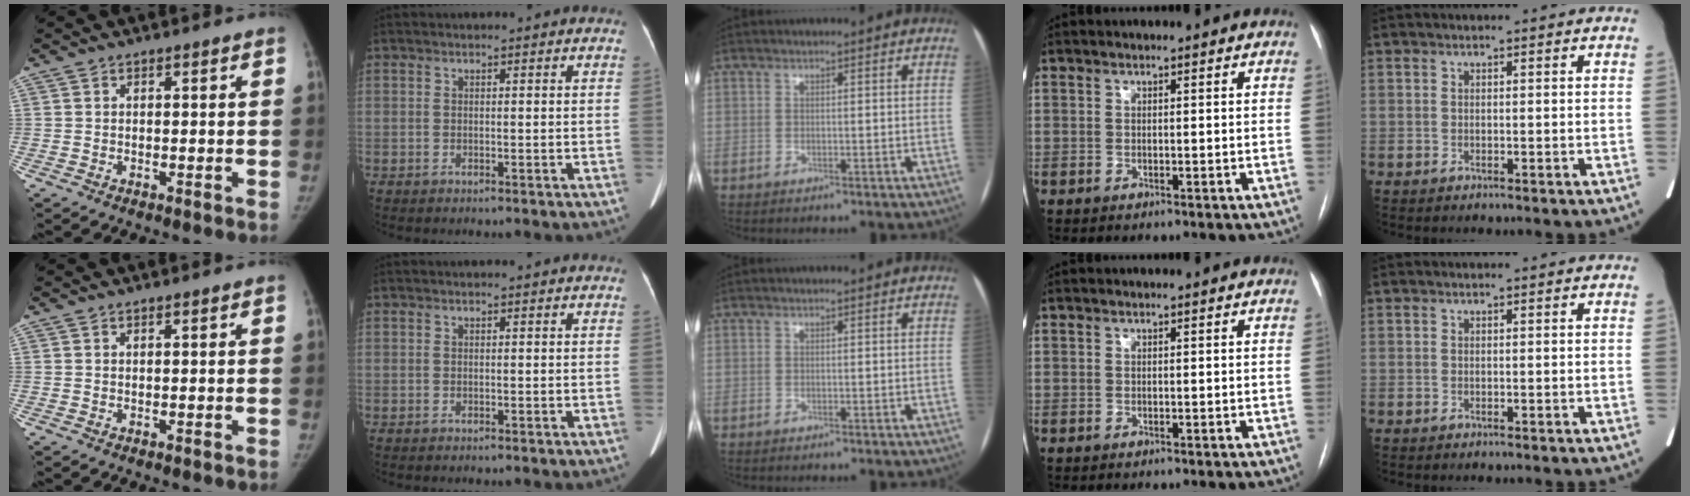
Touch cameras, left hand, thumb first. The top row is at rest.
{}